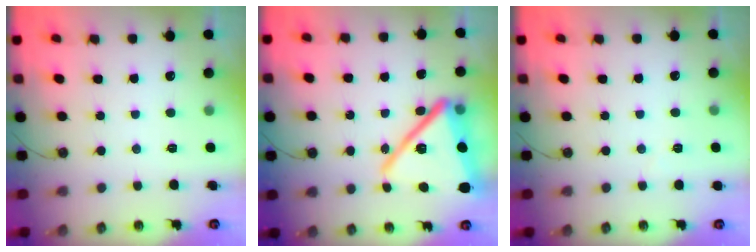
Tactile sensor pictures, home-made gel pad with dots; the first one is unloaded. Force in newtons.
{"total": 22.6, "press": 22.6, "slide": 1.7}
{"total": 1.6, "press": 1.4, "slide": 0.6}